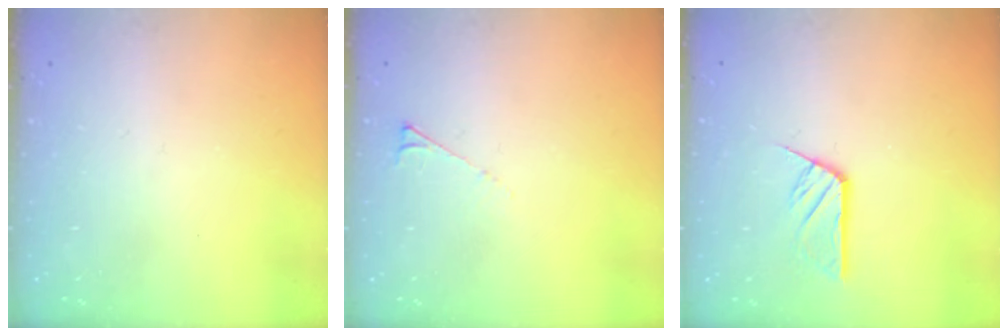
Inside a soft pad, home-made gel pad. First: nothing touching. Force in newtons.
{"total": 3.4, "press": 3.4, "slide": 0.5}
{"total": 6.0, "press": 6.0, "slide": 0.5}